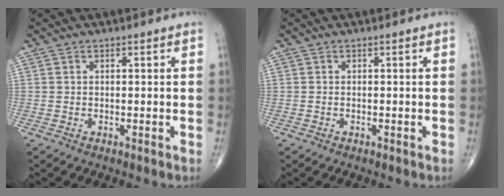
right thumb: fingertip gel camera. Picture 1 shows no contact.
{"total": 0.0}